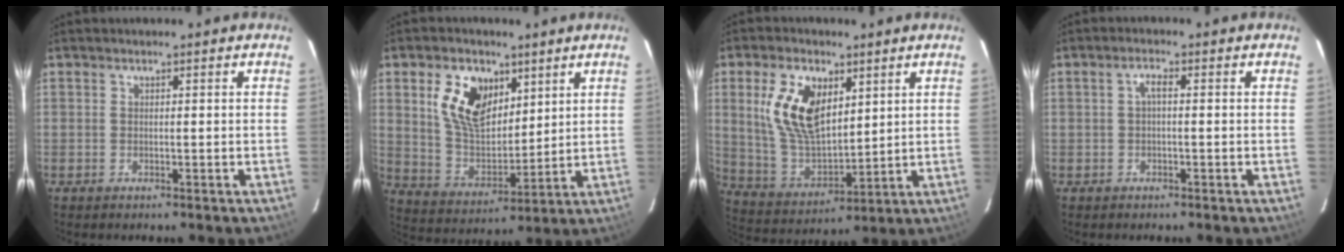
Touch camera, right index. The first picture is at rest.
{"total": 12.5, "force": [5.5, 7.7, 8.2], "torque": [-0.161, 0.016, 0.111]}
{"total": 14.4, "force": [5.2, 7.9, 10.9], "torque": [-0.218, 0.008, 0.115]}
{"total": 1.7, "force": [-0.1, 0.5, 1.6], "torque": [-0.033, 0.009, -0.003]}